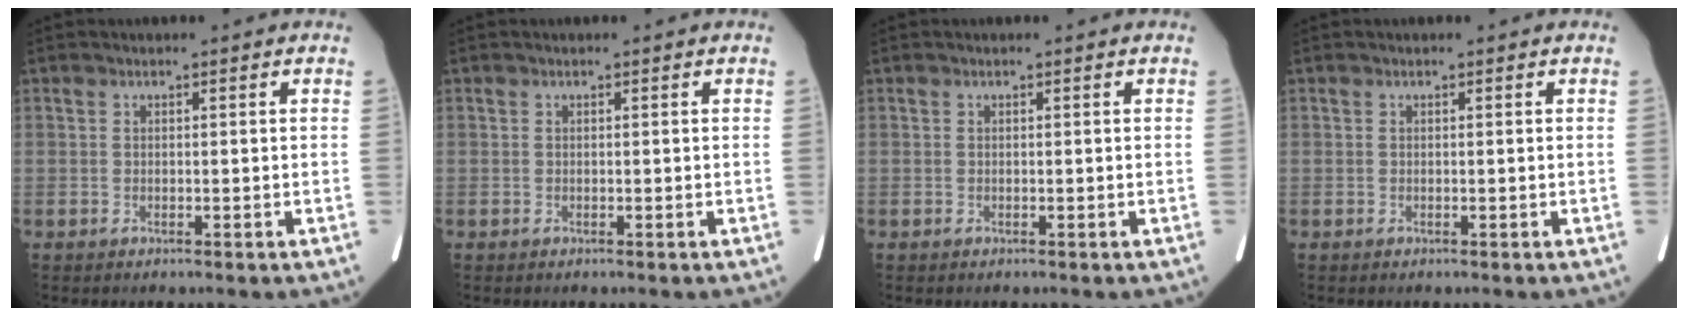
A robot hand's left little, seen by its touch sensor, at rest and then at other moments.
{"total": 0.0}
{"total": 0.0}
{"total": 0.0}